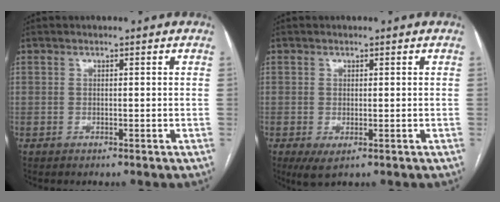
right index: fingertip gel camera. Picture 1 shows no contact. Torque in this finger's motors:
{"motor_torque": [0.98, -0.71, 0.10, 0.01]}